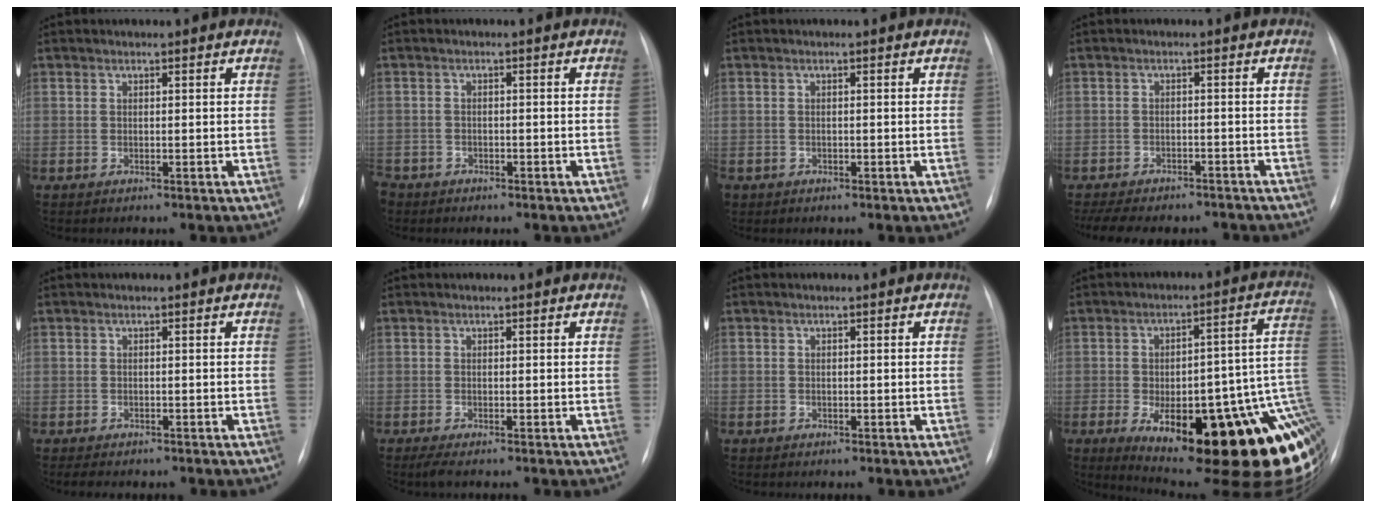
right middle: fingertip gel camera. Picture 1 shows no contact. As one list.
[{"total": 4.1, "force": [-2.9, 2.8, 0.8], "torque": [-0.024, 0.000, -0.049]}, {"total": 0.9, "force": [-0.4, 0.8, 0.2], "torque": [-0.006, 0.002, -0.002]}, {"total": 12.0, "force": [-10.2, 4.6, 4.4], "torque": [-0.083, 0.004, -0.131]}, {"total": 3.2, "force": [-2.5, 1.4, 1.4], "torque": [-0.023, -0.004, -0.027]}, {"total": 1.5, "force": [-1.1, 0.2, 1.1], "torque": [-0.027, -0.008, -0.022]}, {"total": 0.6, "force": [-0.3, 0.5, 0.0], "torque": [-0.006, 0.002, -0.005]}, {"total": 30.6, "force": [-10.1, 7.7, 27.9], "torque": [-0.243, 0.008, -0.128]}]